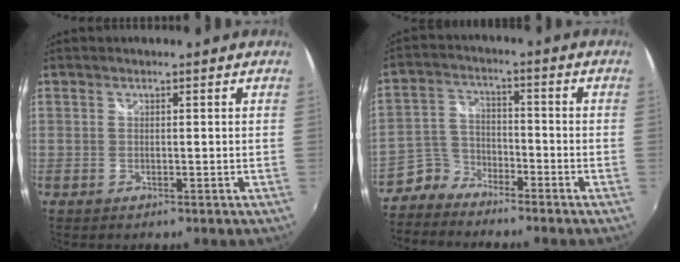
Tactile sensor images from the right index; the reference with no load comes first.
{"total": 6.8, "force": [-6.1, 3.0, 0.6], "torque": [-0.024, 0.020, -0.129]}